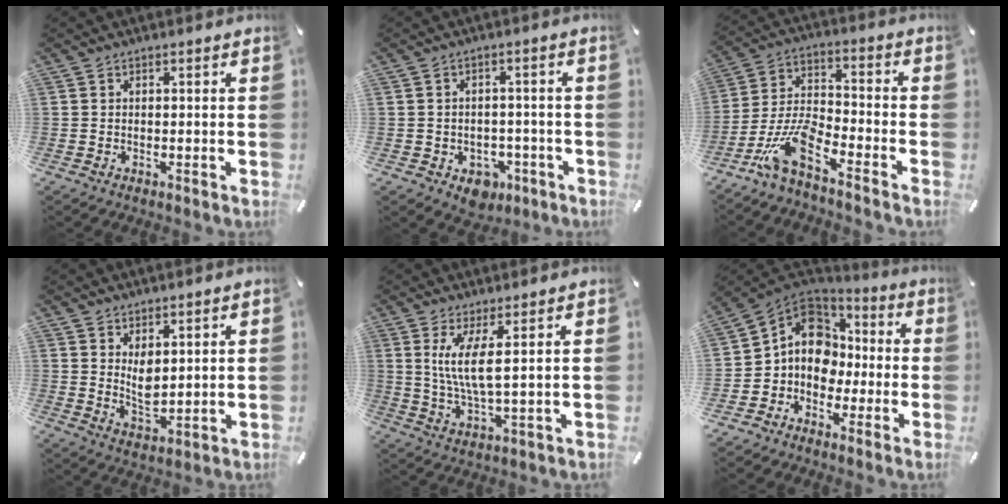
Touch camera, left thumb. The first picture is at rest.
{"total": 5.1, "force": [-2.3, 4.2, 1.8], "torque": [-0.020, 0.017, -0.039]}
{"total": 11.6, "force": [-7.6, 4.3, 7.6], "torque": [-0.164, 0.020, -0.143]}
{"total": 5.1, "force": [2.4, 2.7, 3.5], "torque": [-0.063, -0.019, 0.041]}
{"total": 7.7, "force": [2.6, 1.2, 7.1], "torque": [-0.155, -0.008, 0.042]}
{"total": 11.3, "force": [-0.4, 10.3, 4.6], "torque": [-0.095, 0.008, -0.003]}